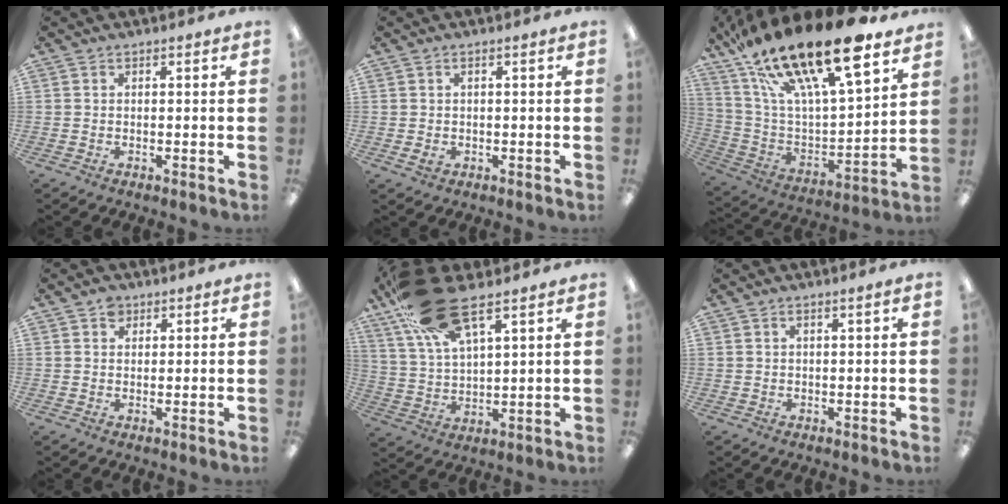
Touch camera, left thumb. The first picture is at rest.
{"total": 2.2, "force": [-0.3, 1.3, 1.7], "torque": [-0.030, 0.005, -0.005]}
{"total": 26.9, "force": [18.7, 7.6, 17.7], "torque": [-0.332, -0.119, 0.317]}
{"total": 2.5, "force": [1.6, 1.7, 0.9], "torque": [-0.011, -0.002, 0.028]}
{"total": 19.6, "force": [12.4, 7.1, 13.5], "torque": [-0.265, -0.039, 0.217]}
{"total": 1.1, "force": [0.4, 0.1, 1.0], "torque": [-0.018, -0.001, 0.008]}